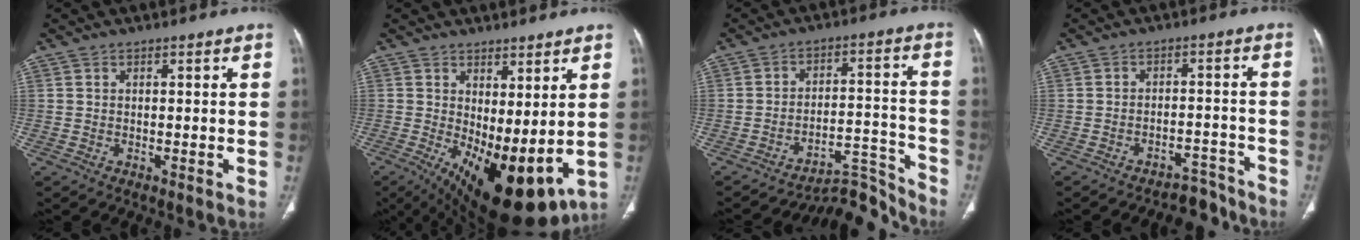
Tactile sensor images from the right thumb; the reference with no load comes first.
{"total": 17.0, "force": [-0.4, 7.4, 15.3], "torque": [-0.248, -0.030, 0.022]}
{"total": 8.9, "force": [-8.9, 0.6, -0.5], "torque": [0.025, 0.121, -0.142]}
{"total": 6.4, "force": [-5.8, 2.6, 0.8], "torque": [0.008, 0.059, -0.083]}